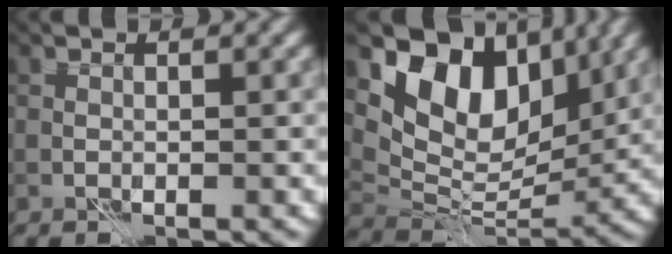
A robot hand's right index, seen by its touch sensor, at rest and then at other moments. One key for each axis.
{"total": 10.4, "fx": 5.0, "fy": 6.6, "fz": 6.3, "tx": -0.101, "ty": -0.010, "tz": 0.094}